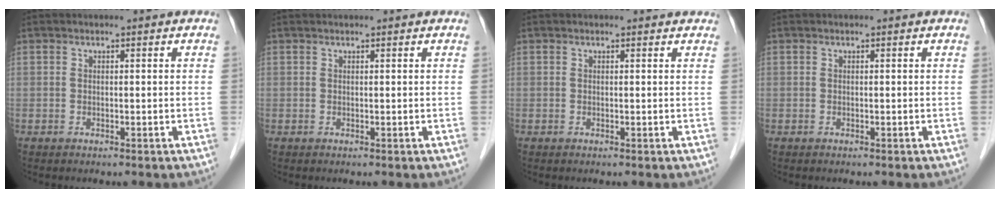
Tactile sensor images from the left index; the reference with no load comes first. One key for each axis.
{"total": 1.3, "fx": 1.2, "fy": 0.0, "fz": 0.5, "tx": -0.007, "ty": 0.021, "tz": 0.022}
{"total": 2.0, "fx": 1.9, "fy": 0.4, "fz": 0.3, "tx": -0.013, "ty": 0.015, "tz": 0.017}
{"total": 0.0}